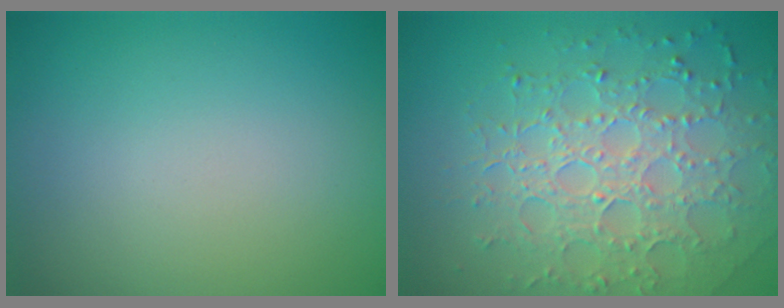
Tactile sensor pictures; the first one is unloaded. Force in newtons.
{"total": 7.3, "press": 5.2, "slide": 5.1}